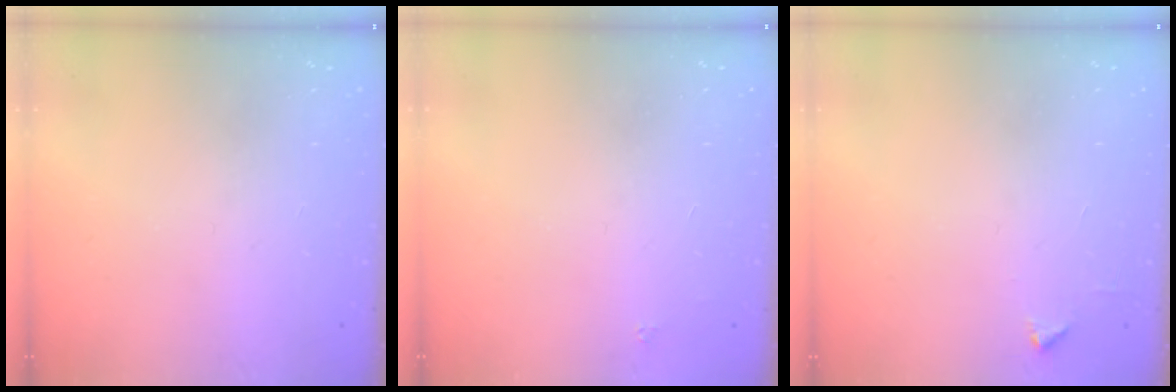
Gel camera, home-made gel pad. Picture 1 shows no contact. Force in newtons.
{"total": 1.6, "press": 1.5, "slide": 0.2}
{"total": 2.1, "press": 2.1, "slide": 0.3}